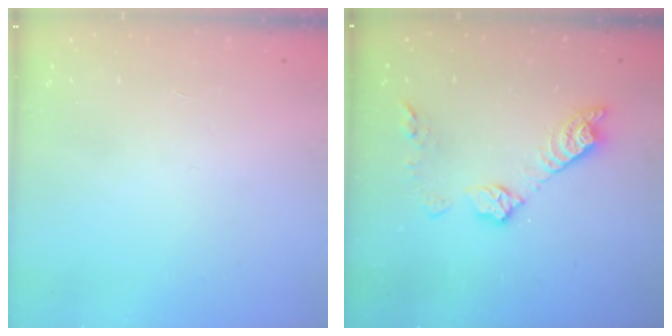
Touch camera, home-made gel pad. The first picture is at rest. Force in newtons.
{"total": 11.5, "press": 11.5, "slide": 0.5}